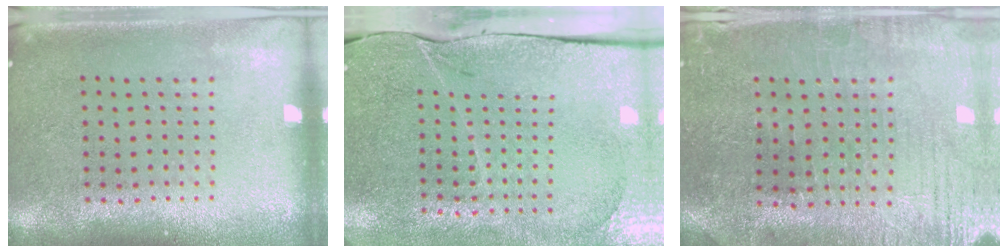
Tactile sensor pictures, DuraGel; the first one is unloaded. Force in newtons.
{"total": 3.4, "press": 3.2, "slide": 1.4}
{"total": 0.8, "press": 0.7, "slide": 0.4}